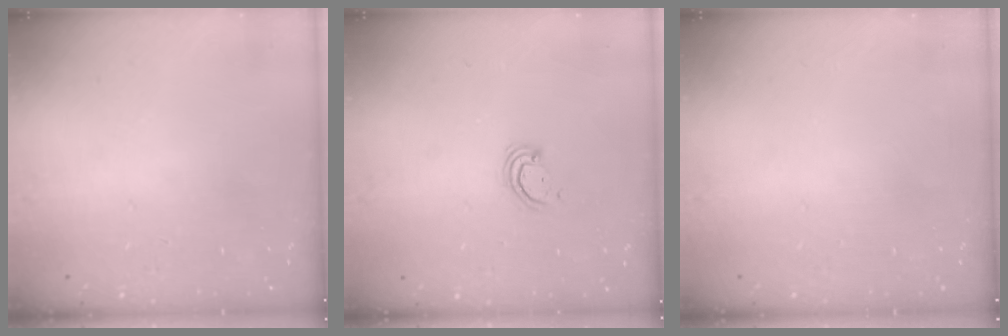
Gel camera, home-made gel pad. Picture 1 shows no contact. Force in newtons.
{"total": 3.7, "press": 3.7, "slide": 0.3}
{"total": 0.0}